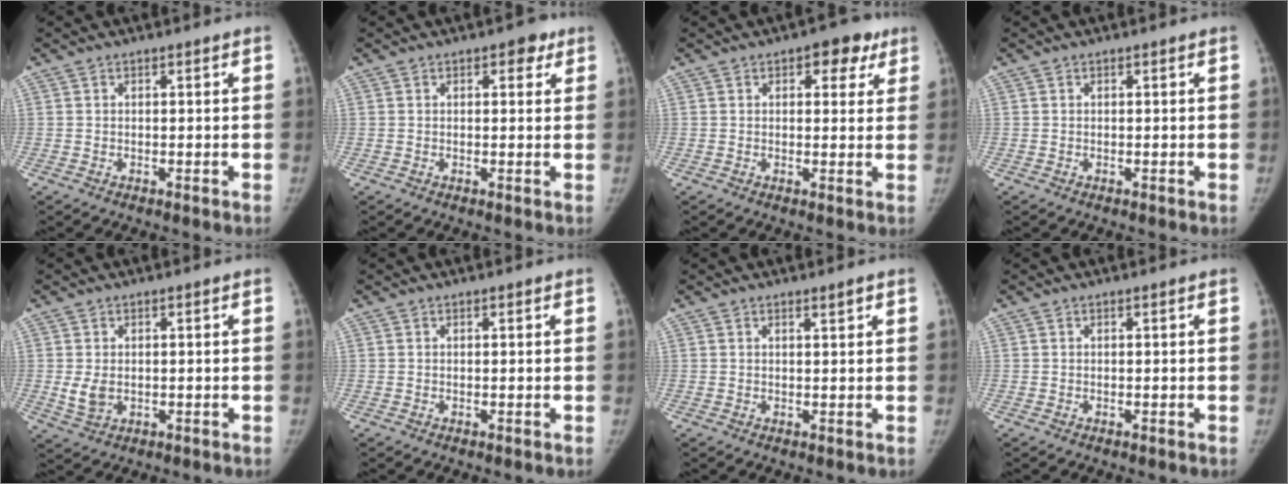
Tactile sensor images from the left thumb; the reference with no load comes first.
{"total": 3.5, "force": [1.8, 2.1, 2.2], "torque": [-0.002, -0.001, 0.014]}
{"total": 6.0, "force": [3.1, 3.5, 3.8], "torque": [-0.007, -0.005, 0.029]}
{"total": 0.0}
{"total": 3.3, "force": [-0.1, 2.4, 2.4], "torque": [-0.043, -0.009, 0.005]}
{"total": 0.0}
{"total": 1.2, "force": [0.9, 0.1, 0.8], "torque": [-0.010, -0.007, 0.015]}
{"total": 0.0}